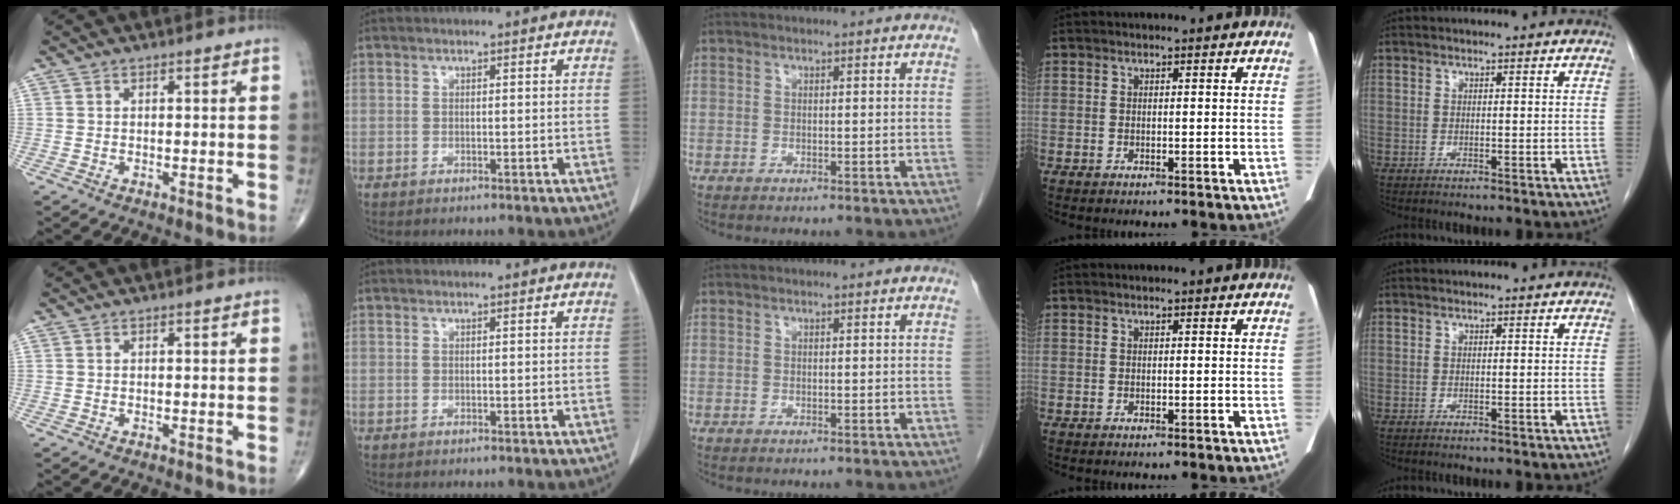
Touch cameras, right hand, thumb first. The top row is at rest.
{}